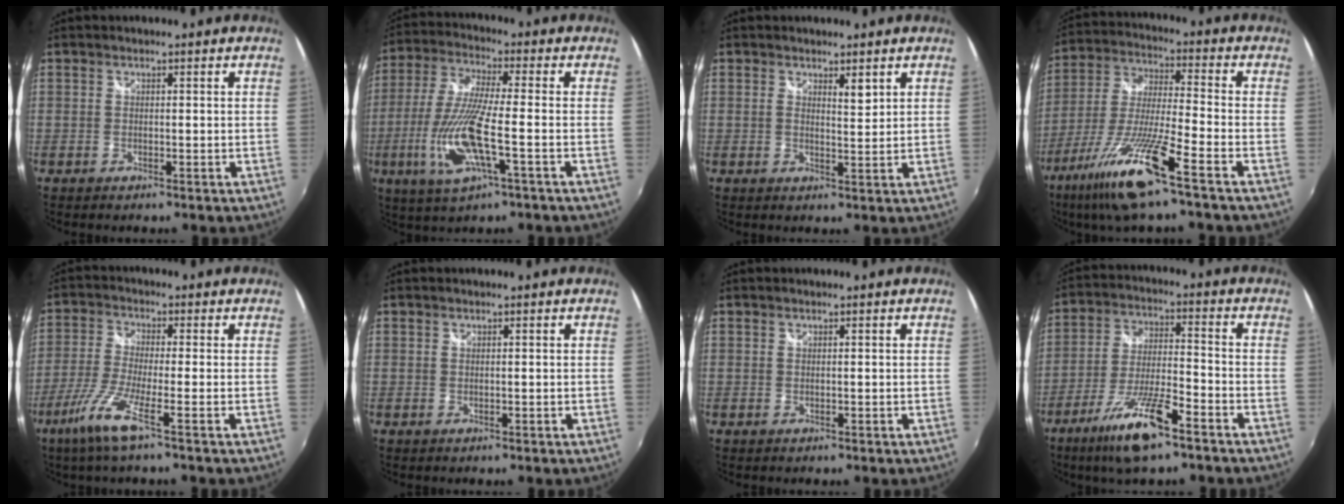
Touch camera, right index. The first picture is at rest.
{"total": 13.6, "force": [-4.3, 2.3, 12.7], "torque": [-0.275, -0.018, -0.079]}
{"total": 2.2, "force": [1.4, 0.5, 1.6], "torque": [-0.022, -0.001, 0.022]}
{"total": 15.5, "force": [-9.6, 0.1, 12.2], "torque": [-0.259, -0.027, -0.184]}
{"total": 8.0, "force": [-4.6, -0.3, 6.5], "torque": [-0.157, -0.012, -0.094]}
{"total": 0.0}
{"total": 0.0}
{"total": 12.4, "force": [-8.0, 2.1, 9.2], "torque": [-0.195, -0.018, -0.146]}